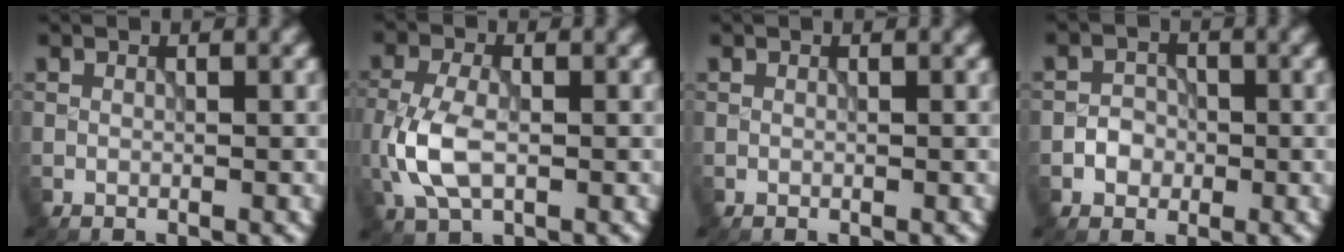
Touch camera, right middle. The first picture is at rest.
{"total": 5.0, "force": [-1.0, 2.8, 4.0], "torque": [-0.103, -0.005, -0.023]}
{"total": 0.0}
{"total": 1.9, "force": [-0.6, 1.7, 0.7], "torque": [-0.005, 0.002, -0.013]}